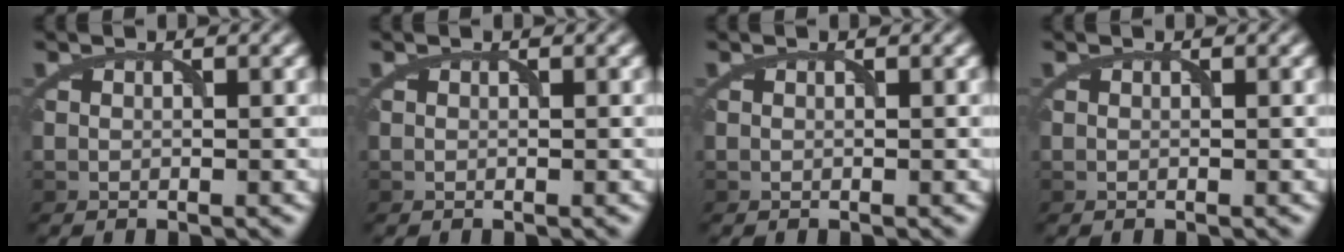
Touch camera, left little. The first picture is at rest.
{"total": 0.0}
{"total": 0.0}
{"total": 0.0}